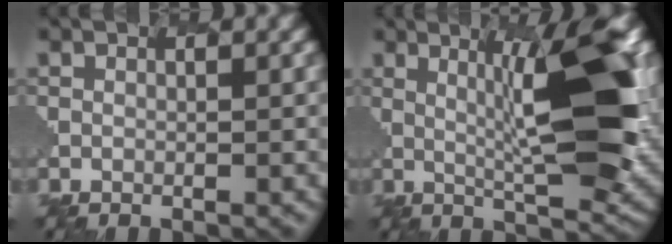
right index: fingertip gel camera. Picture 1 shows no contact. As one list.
[{"total": 6.3, "force": [2.0, 0.2, 6.0], "torque": [-0.113, 0.004, 0.024]}]